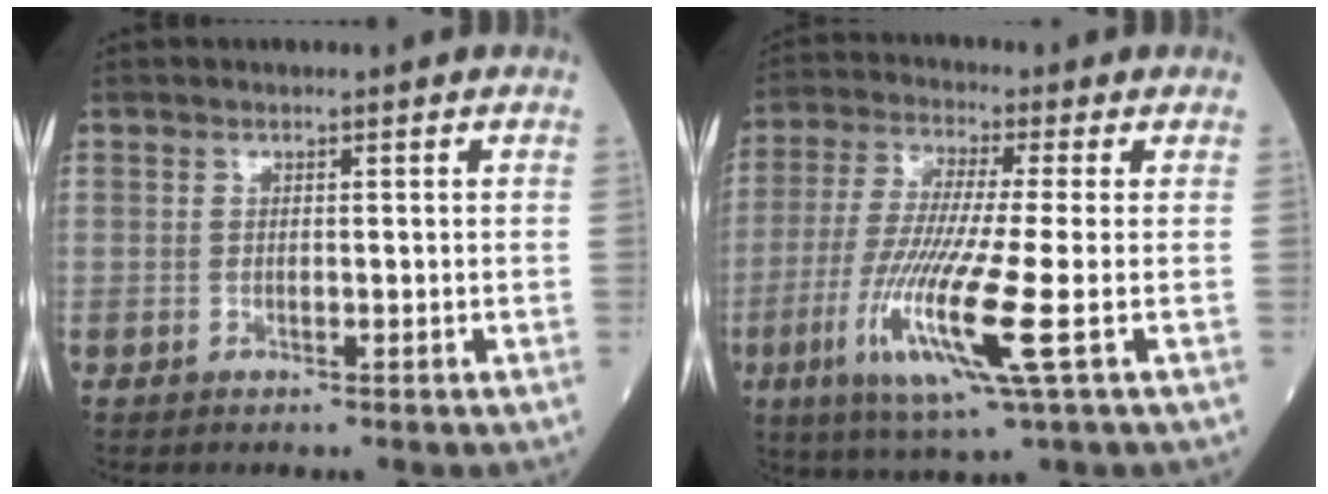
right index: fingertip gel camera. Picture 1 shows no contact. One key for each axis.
{"total": 13.3, "fx": -3.9, "fy": 0.1, "fz": 12.7, "tx": -0.266, "ty": -0.027, "tz": -0.079}